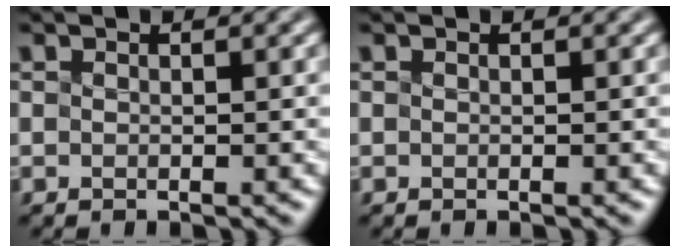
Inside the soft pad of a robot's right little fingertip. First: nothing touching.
{"total": 0.0}